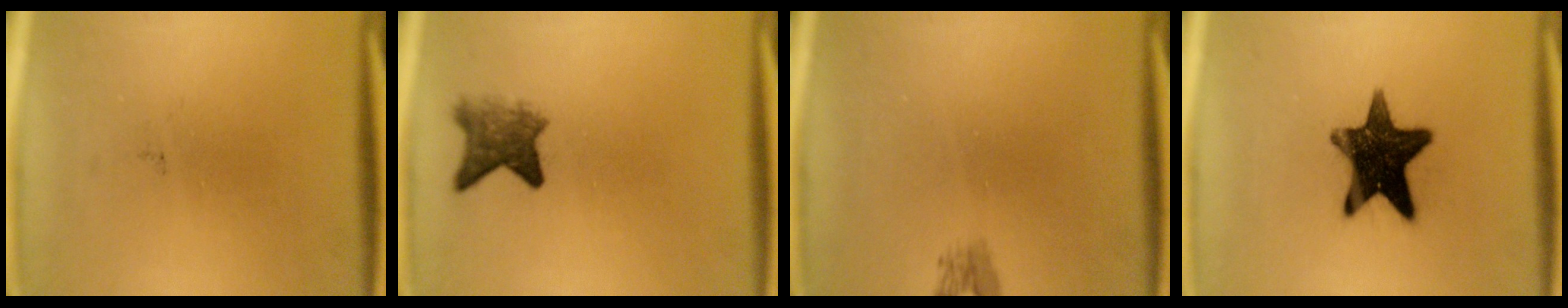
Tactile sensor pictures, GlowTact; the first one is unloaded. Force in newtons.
{"total": 4.5}
{"total": 1.3}
{"total": 14.5}